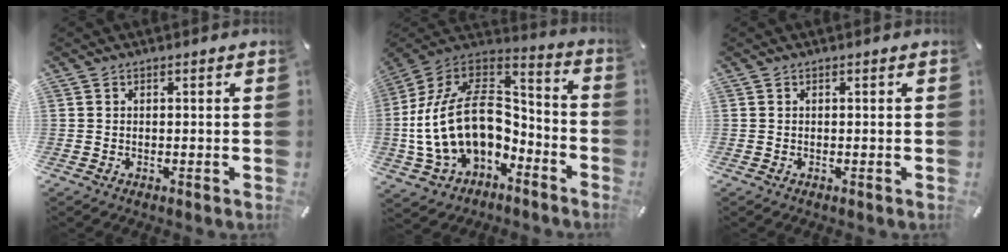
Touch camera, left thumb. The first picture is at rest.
{"total": 22.2, "force": [-3.2, 15.3, 15.8], "torque": [-0.311, 0.012, -0.044]}
{"total": 0.0}